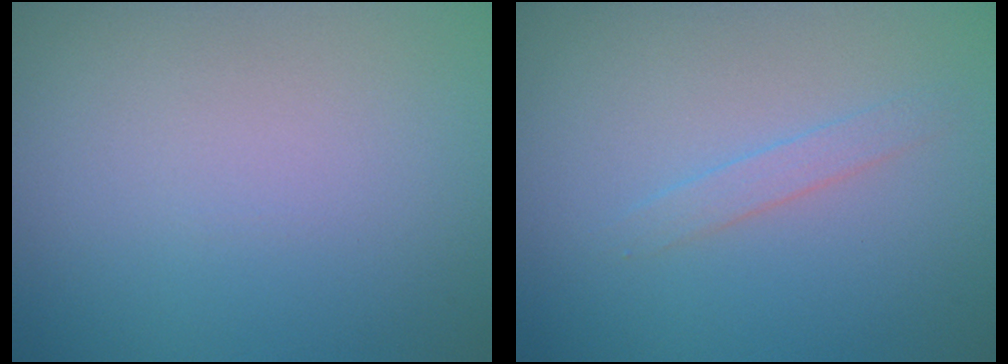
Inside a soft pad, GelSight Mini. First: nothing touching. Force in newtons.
{"total": 1.2, "press": 1.2, "slide": 0.1}